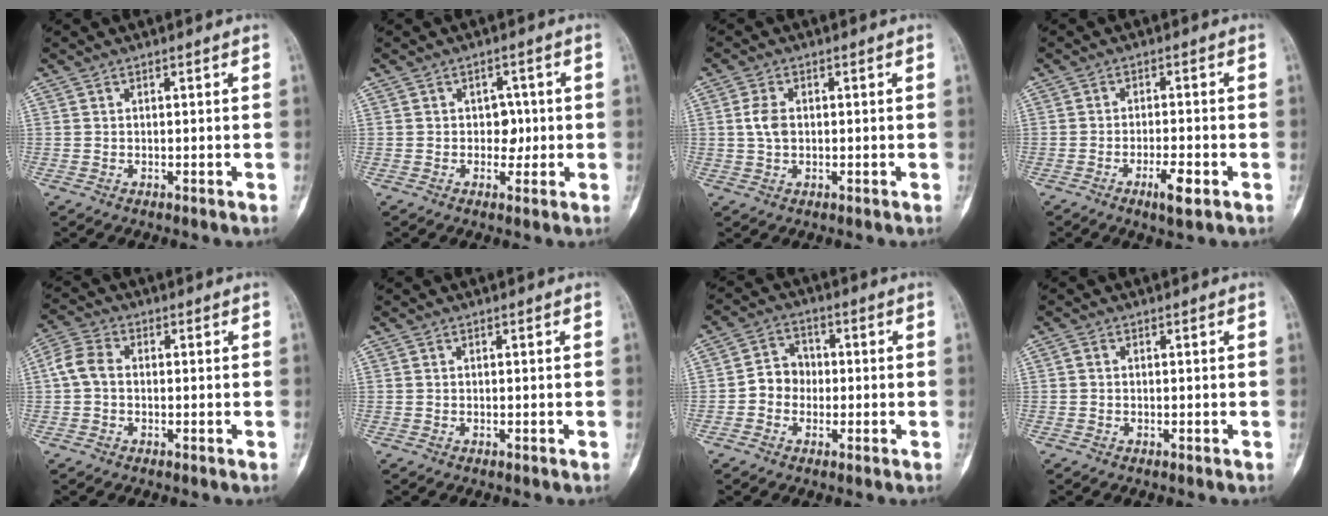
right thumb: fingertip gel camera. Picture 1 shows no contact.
{"total": 3.2, "force": [0.0, 2.6, 1.9], "torque": [0.007, 0.008, -0.005]}
{"total": 3.4, "force": [0.3, 2.1, 2.6], "torque": [-0.052, 0.005, 0.003]}
{"total": 4.6, "force": [-2.2, 1.1, 3.9], "torque": [-0.068, 0.006, -0.038]}
{"total": 5.0, "force": [-0.1, 3.5, 3.6], "torque": [-0.075, 0.015, -0.011]}
{"total": 0.0}
{"total": 5.5, "force": [-1.0, 4.9, 2.5], "torque": [-0.014, 0.021, -0.031]}
{"total": 0.6, "force": [0.0, 0.4, 0.4], "torque": [-0.009, -0.001, -0.005]}